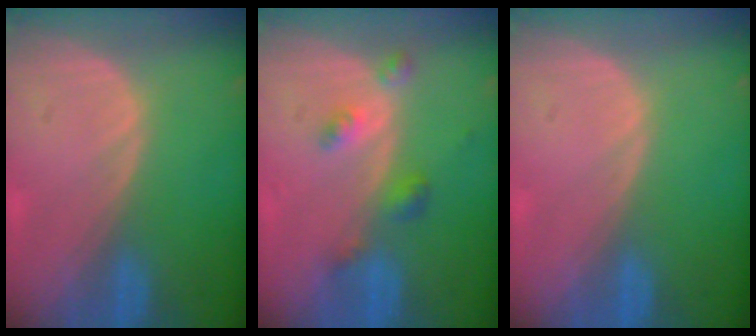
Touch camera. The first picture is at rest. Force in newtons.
{"total": 4.2, "press": 3.8, "slide": 1.8}
{"total": 0.0}